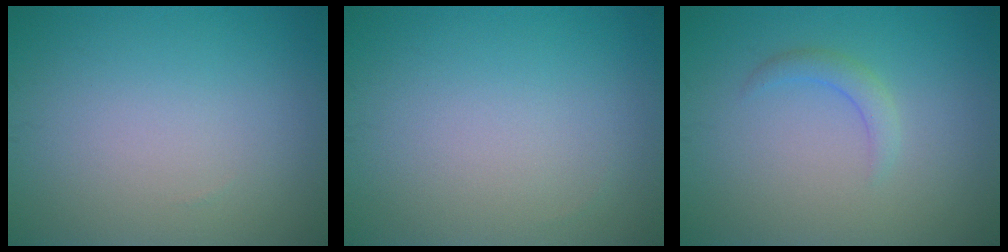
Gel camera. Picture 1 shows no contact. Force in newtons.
{"total": 0.0}
{"total": 1.5, "press": 1.5, "slide": 0.1}